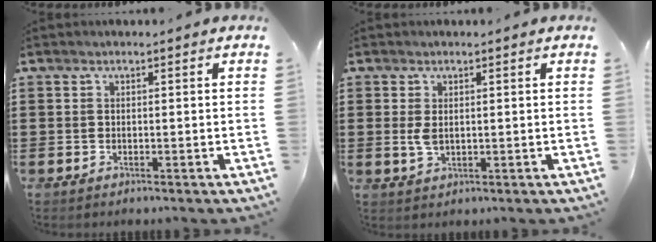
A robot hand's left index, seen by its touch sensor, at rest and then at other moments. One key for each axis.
{"total": 2.3, "fx": 0.4, "fy": 1.1, "fz": 2.0, "tx": -0.056, "ty": -0.001, "tz": 0.001}